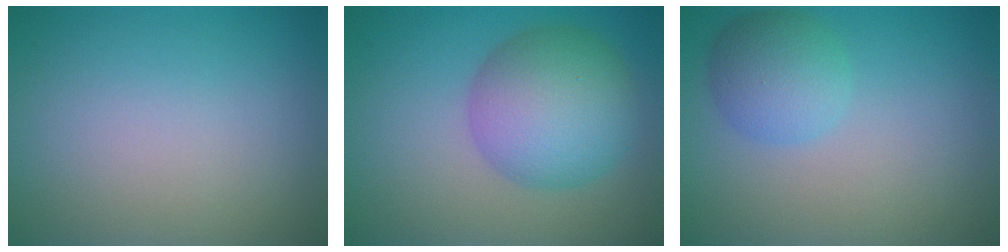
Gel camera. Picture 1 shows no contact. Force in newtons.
{"total": 7.6, "press": 7.6, "slide": 0.1}
{"total": 3.5, "press": 3.5, "slide": 0.1}